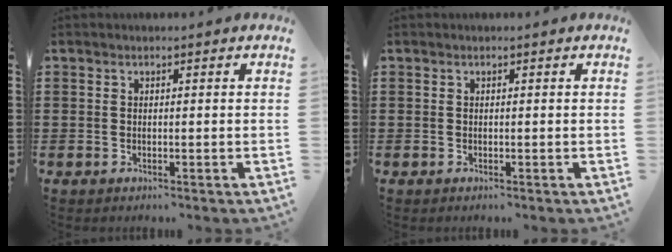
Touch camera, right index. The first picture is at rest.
{"total": 0.0}